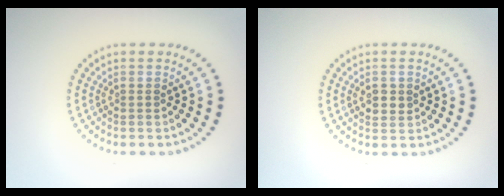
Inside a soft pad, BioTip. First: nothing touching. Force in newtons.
{"total": 1.6, "press": 1.6, "slide": 0.3}